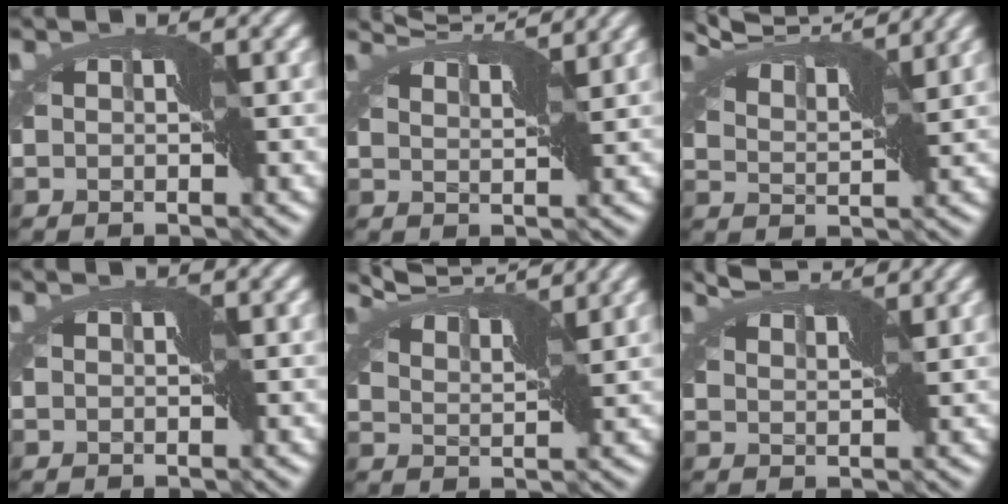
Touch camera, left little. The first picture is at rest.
{"total": 5.3, "force": [4.9, 0.6, 1.9], "torque": [-0.041, 0.017, 0.060]}
{"total": 7.0, "force": [6.4, 0.9, 2.8], "torque": [-0.064, 0.017, 0.091]}
{"total": 0.0}
{"total": 5.8, "force": [5.4, 0.6, 2.0], "torque": [-0.050, 0.018, 0.081]}
{"total": 3.2, "force": [3.1, 0.0, 0.6], "torque": [-0.023, 0.011, 0.053]}